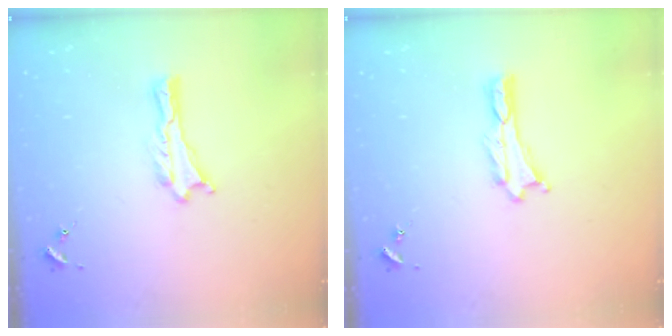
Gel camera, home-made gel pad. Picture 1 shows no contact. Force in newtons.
{"total": 0.0}